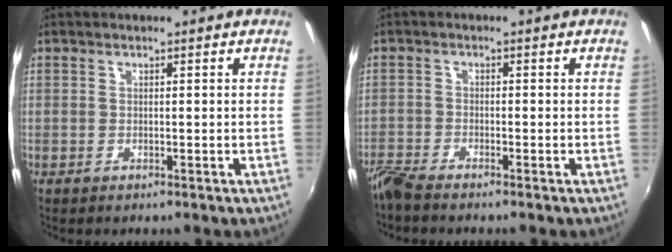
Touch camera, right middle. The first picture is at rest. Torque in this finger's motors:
{"motor_torque": [1.08, -1.05, 0.51, 0.19]}